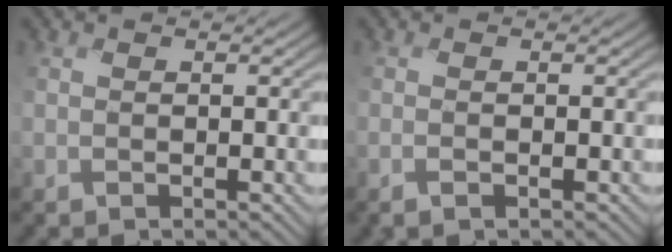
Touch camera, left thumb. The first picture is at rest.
{"total": 0.6, "force": [-0.3, -0.4, 0.4], "torque": [-0.010, 0.006, -0.010]}